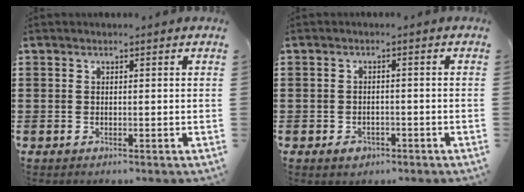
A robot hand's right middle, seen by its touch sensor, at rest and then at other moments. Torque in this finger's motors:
{"motor_torque": [0.88, -0.23, 0.06, 0.04]}